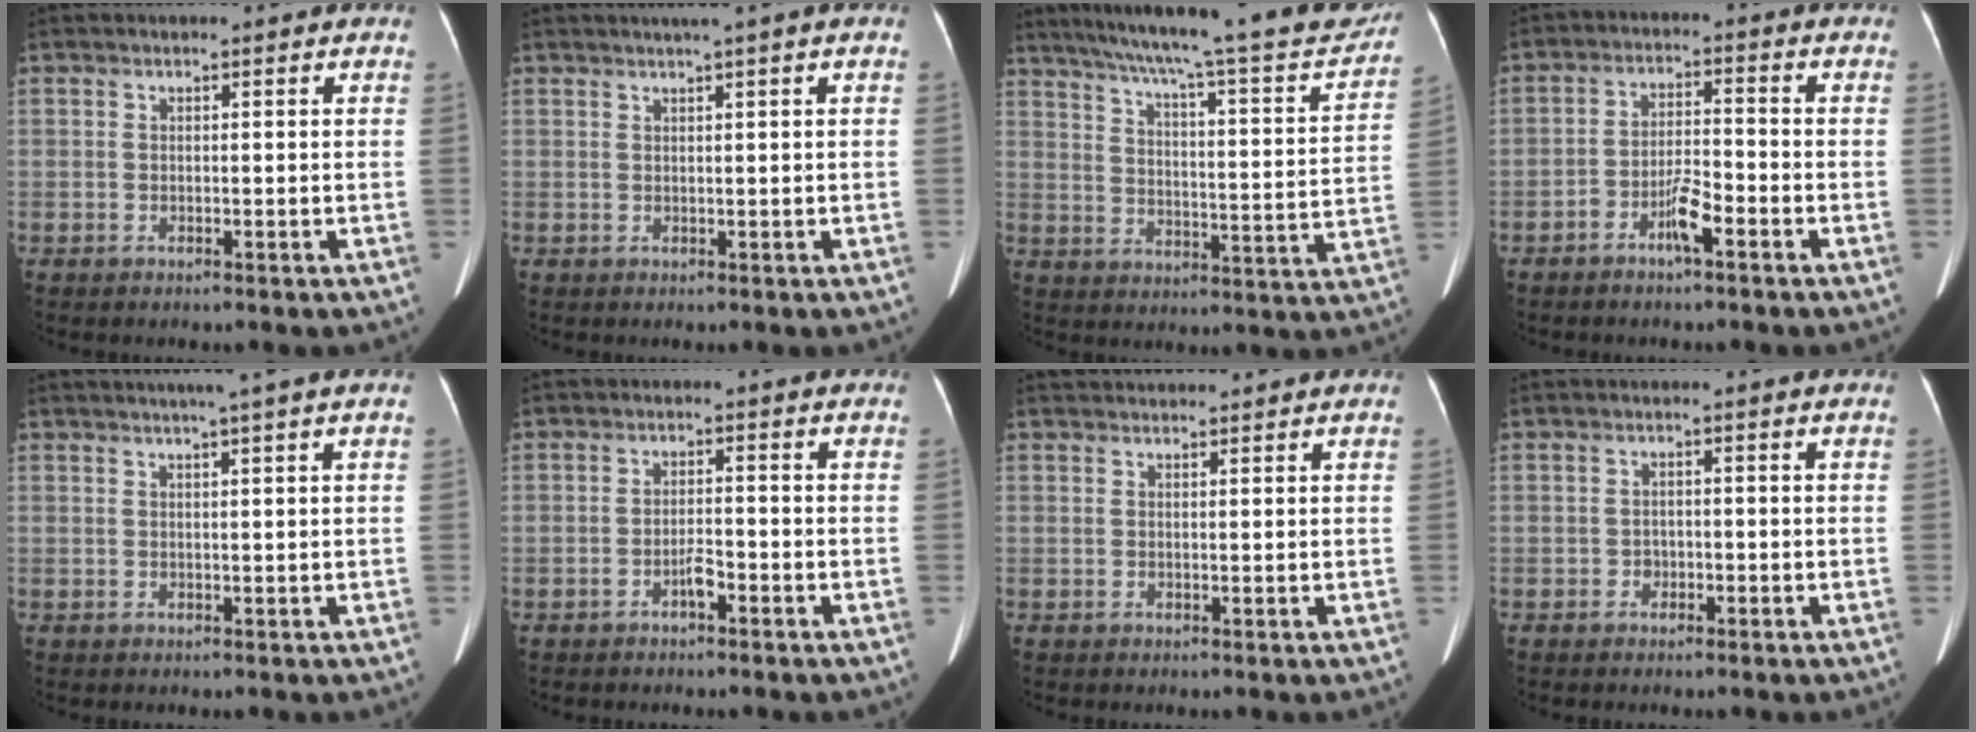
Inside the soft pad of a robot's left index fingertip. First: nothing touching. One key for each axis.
{"total": 2.6, "fx": 1.5, "fy": -0.5, "fz": 2.0, "tx": -0.034, "ty": 0.011, "tz": 0.028}
{"total": 27.7, "fx": 23.9, "fy": 2.6, "fz": 13.8, "tx": -0.215, "ty": -0.030, "tz": 0.308}
{"total": 4.7, "fx": -2.9, "fy": 0.9, "fz": 3.6, "tx": -0.076, "ty": 0.008, "tz": -0.053}
{"total": 3.6, "fx": 2.5, "fy": -1.0, "fz": 2.4, "tx": -0.031, "ty": 0.011, "tz": 0.042}
{"total": 2.2, "fx": -1.5, "fy": 0.5, "fz": 1.5, "tx": -0.026, "ty": 0.002, "tz": -0.024}
{"total": 4.0, "fx": 3.9, "fy": 0.5, "fz": 0.8, "tx": -0.010, "ty": 0.038, "tz": 0.058}
{"total": 1.3, "fx": -0.7, "fy": 1.0, "fz": 0.3, "tx": -0.004, "ty": 0.005, "tz": -0.012}